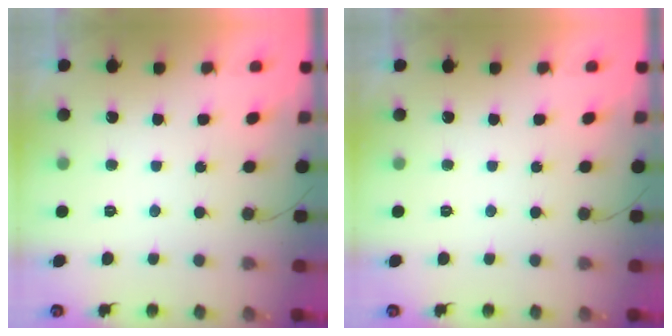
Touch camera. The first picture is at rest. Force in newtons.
{"total": 0.0}